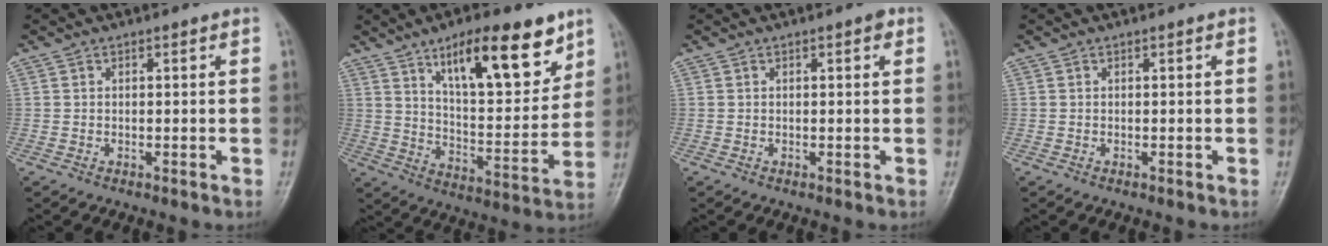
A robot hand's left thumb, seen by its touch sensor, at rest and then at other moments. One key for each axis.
{"total": 18.1, "fx": 10.8, "fy": 6.3, "fz": 13.1, "tx": -0.161, "ty": -0.060, "tz": 0.178}
{"total": 1.2, "fx": 0.5, "fy": 0.5, "fz": 1.0, "tx": -0.013, "ty": 0.001, "tz": 0.005}
{"total": 0.0}